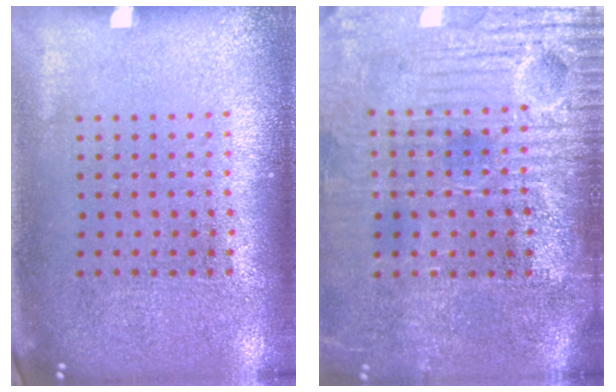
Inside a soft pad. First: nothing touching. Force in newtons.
{"total": 4.6, "press": 4.1, "slide": 2.1}